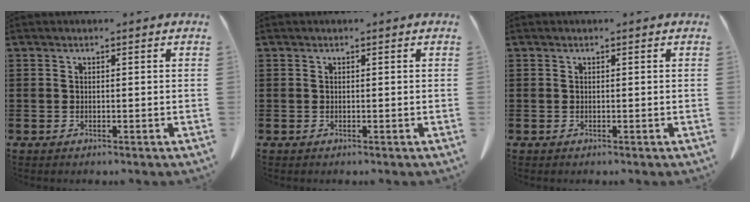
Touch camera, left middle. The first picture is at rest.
{"total": 0.0}
{"total": 0.0}